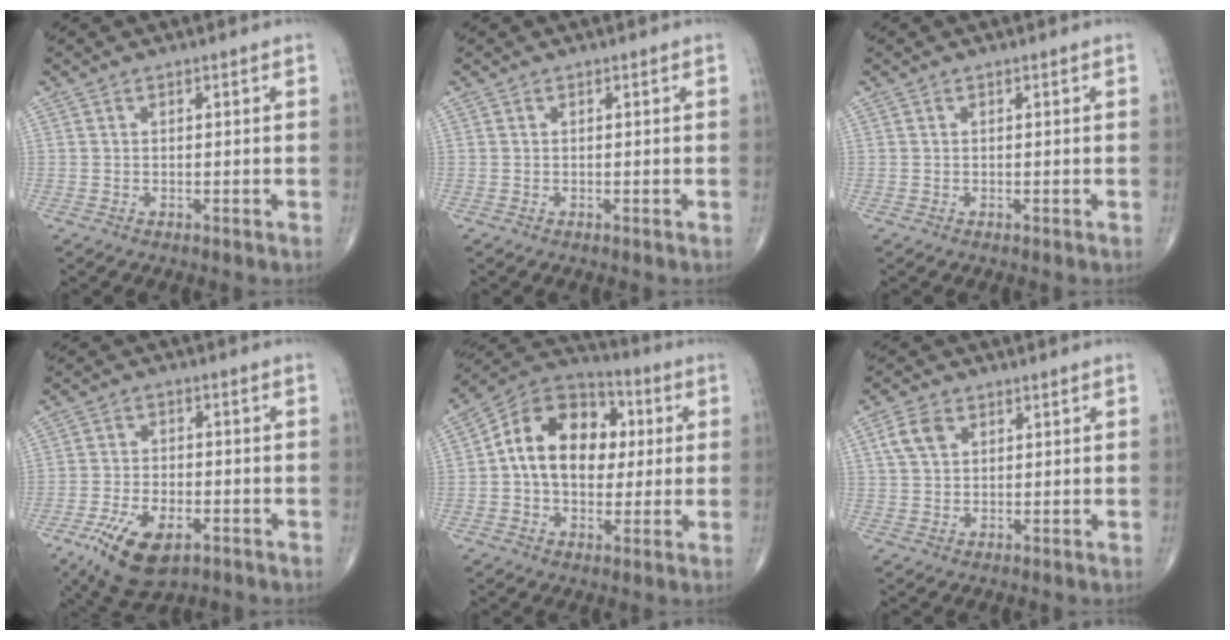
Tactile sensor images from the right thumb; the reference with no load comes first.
{"total": 0.0}
{"total": 0.0}
{"total": 11.4, "force": [-5.6, 5.6, 8.2], "torque": [-0.151, 0.008, -0.092]}
{"total": 17.1, "force": [1.7, 12.0, 12.0], "torque": [-0.157, 0.027, 0.018]}
{"total": 4.8, "force": [1.8, 3.3, 2.9], "torque": [-0.053, 0.004, 0.035]}